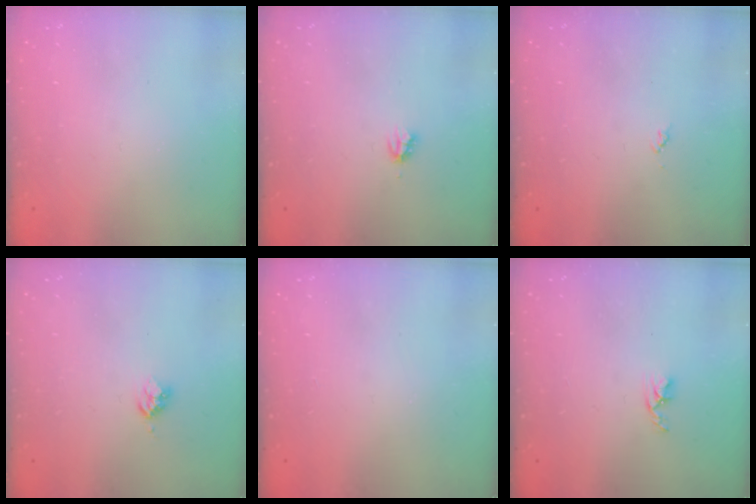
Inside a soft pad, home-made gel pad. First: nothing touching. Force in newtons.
{"total": 2.2, "press": 2.2, "slide": 0.3}
{"total": 3.4, "press": 3.4, "slide": 0.5}
{"total": 3.0, "press": 2.9, "slide": 0.4}
{"total": 1.7, "press": 1.7, "slide": 0.2}
{"total": 2.7, "press": 2.7, "slide": 0.5}